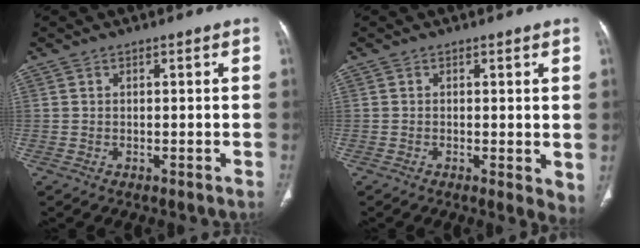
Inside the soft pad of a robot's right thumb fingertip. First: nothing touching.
{"total": 3.8, "force": [0.0, 1.5, 3.6], "torque": [-0.042, -0.011, -0.003]}